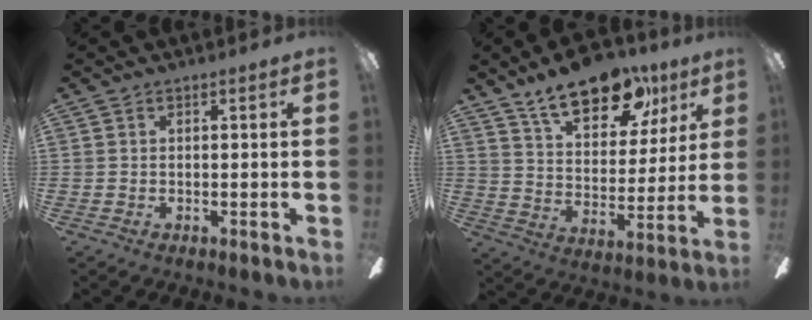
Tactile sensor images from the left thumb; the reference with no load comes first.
{"total": 19.1, "force": [13.1, 9.0, 10.5], "torque": [-0.159, -0.070, 0.226]}